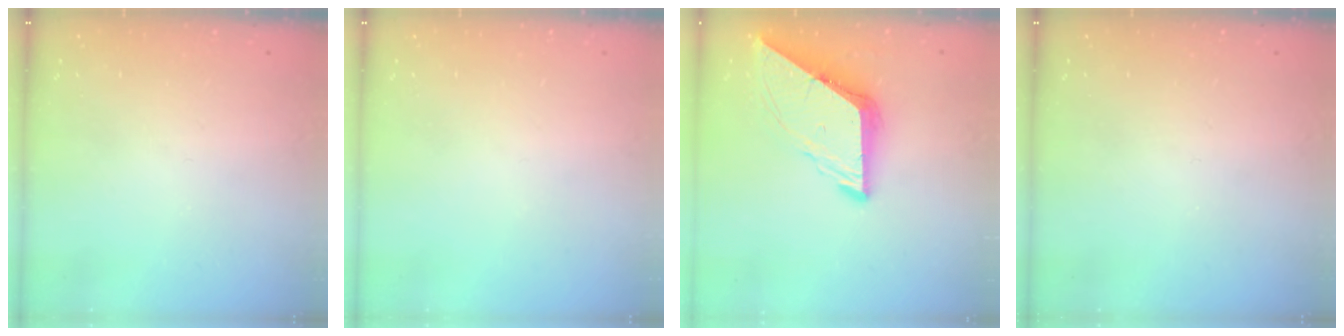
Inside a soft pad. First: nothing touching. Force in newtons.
{"total": 0.0}
{"total": 9.9, "press": 9.9, "slide": 1.1}
{"total": 0.0}